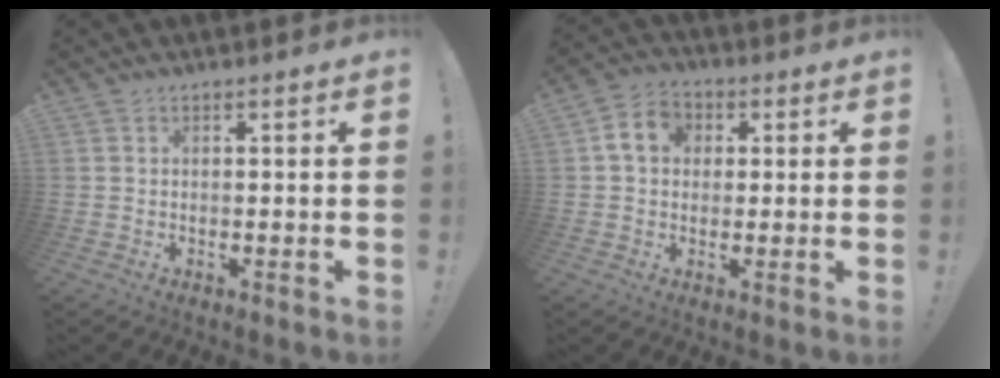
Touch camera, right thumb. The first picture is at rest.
{"total": 8.4, "force": [1.5, 6.6, 4.9], "torque": [-0.077, 0.018, 0.032]}